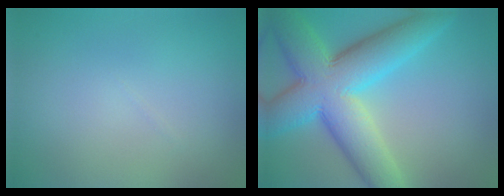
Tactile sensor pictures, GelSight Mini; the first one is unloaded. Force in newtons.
{"total": 11.5, "press": 11.5, "slide": 0.4}